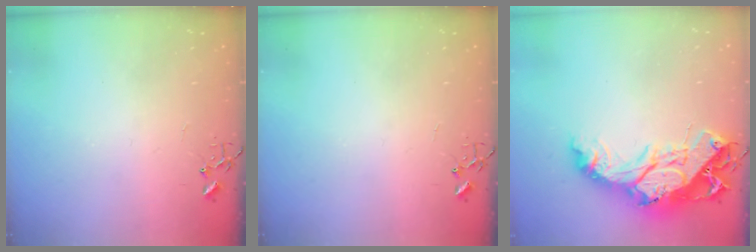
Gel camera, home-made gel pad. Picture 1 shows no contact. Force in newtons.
{"total": 0.0}
{"total": 21.7, "press": 21.6, "slide": 2.0}